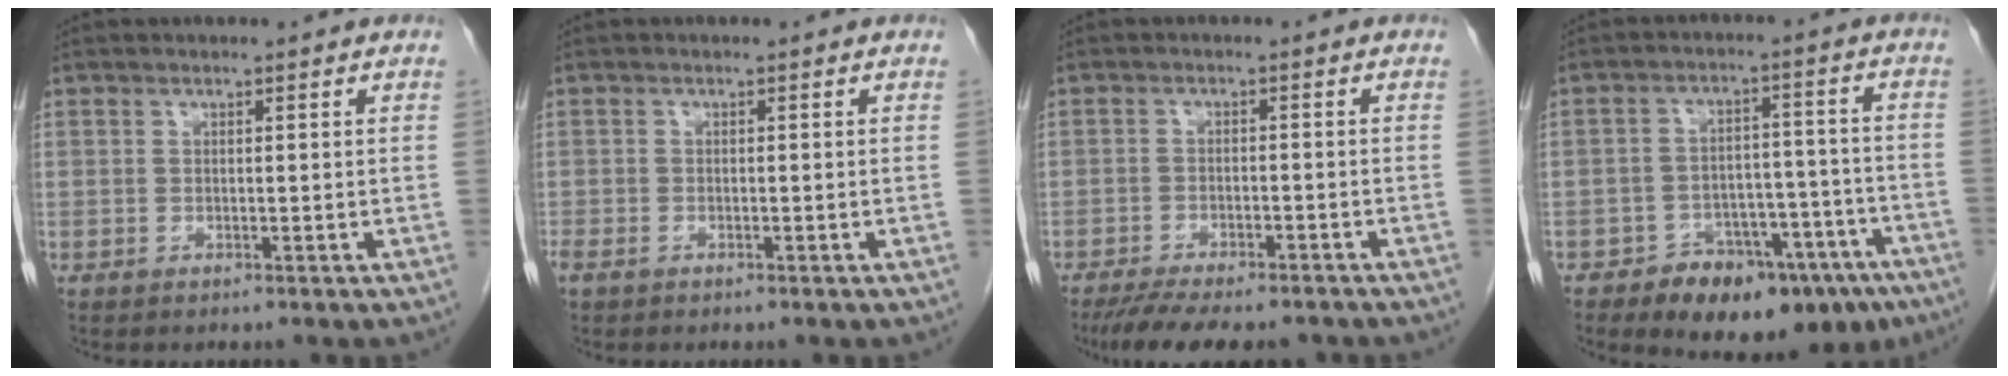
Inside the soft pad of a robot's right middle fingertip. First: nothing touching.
{"total": 1.5, "force": [-1.1, 0.8, 0.8], "torque": [-0.019, -0.002, -0.017]}
{"total": 12.5, "force": [-10.6, 3.0, 5.9], "torque": [-0.102, -0.015, -0.148]}
{"total": 15.3, "force": [-10.9, 6.9, 8.1], "torque": [-0.069, 0.039, -0.150]}